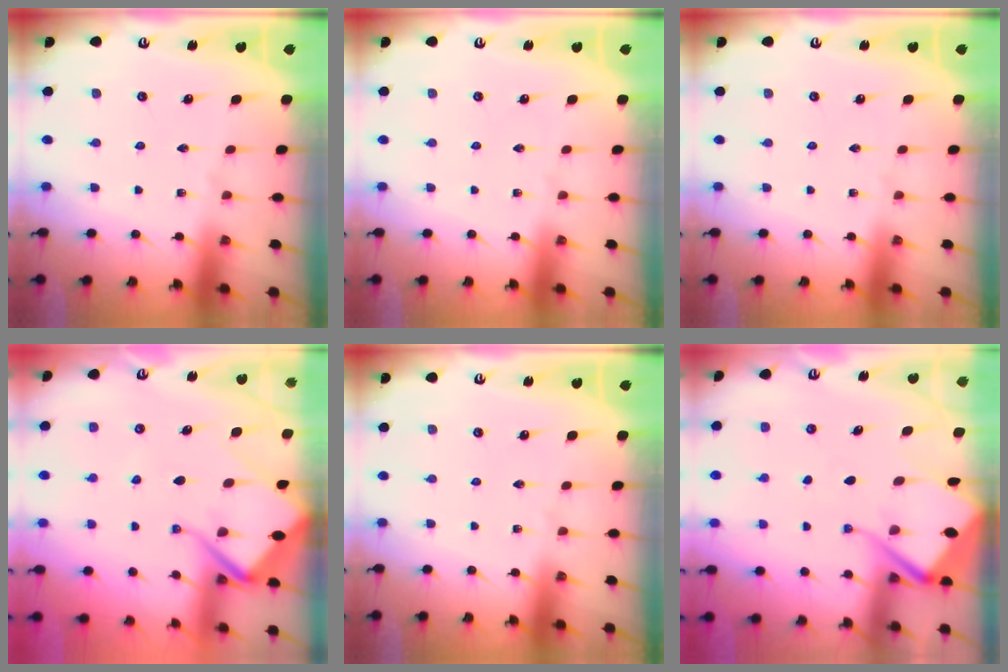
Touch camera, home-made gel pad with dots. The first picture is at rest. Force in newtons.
{"total": 0.0}
{"total": 0.0}
{"total": 10.7, "press": 10.7, "slide": 1.1}
{"total": 0.0}
{"total": 8.9, "press": 8.8, "slide": 0.7}